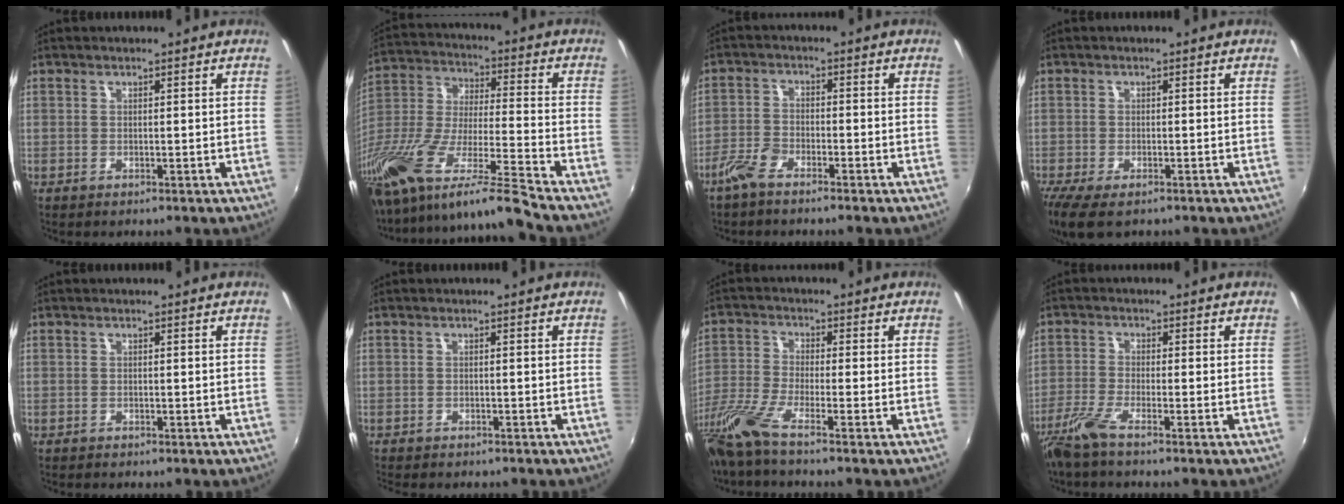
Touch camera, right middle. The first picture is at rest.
{"total": 23.5, "force": [-17.6, 0.3, 15.7], "torque": [-0.280, -0.063, -0.321]}
{"total": 4.6, "force": [-3.7, 1.4, 2.3], "torque": [-0.062, 0.000, -0.076]}
{"total": 7.9, "force": [-5.6, 2.8, 4.9], "torque": [-0.116, -0.041, -0.098]}
{"total": 0.6, "force": [-0.5, 0.2, 0.1], "torque": [-0.003, -0.004, -0.010]}
{"total": 3.1, "force": [-2.8, 0.9, 1.0], "torque": [-0.028, -0.018, -0.044]}
{"total": 8.1, "force": [-6.2, -0.5, 5.2], "torque": [-0.117, -0.026, -0.126]}
{"total": 5.3, "force": [-4.1, -0.2, 3.4], "torque": [-0.087, -0.014, -0.086]}